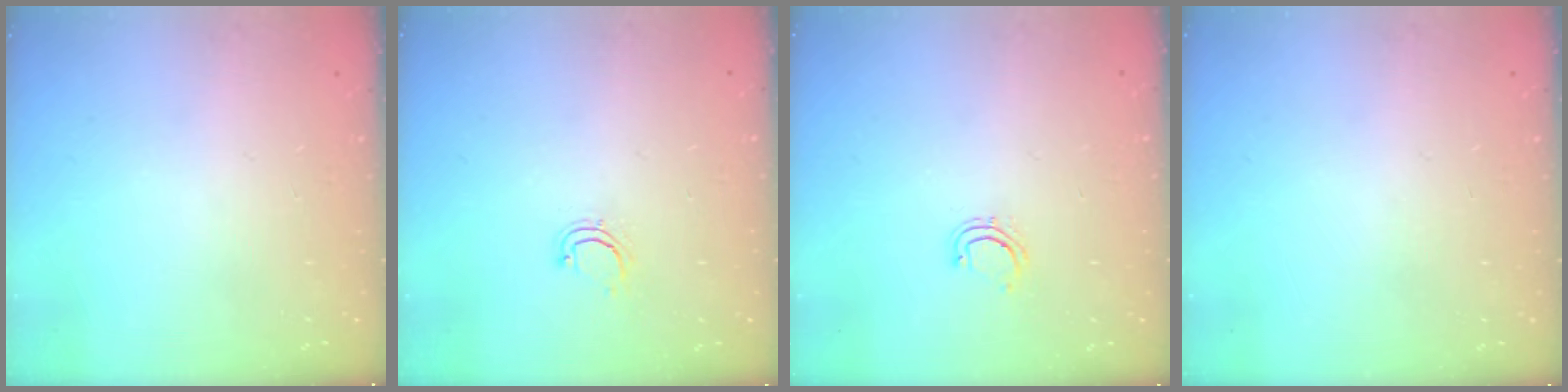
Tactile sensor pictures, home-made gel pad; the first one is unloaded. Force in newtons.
{"total": 4.2, "press": 4.1, "slide": 0.8}
{"total": 4.2, "press": 4.0, "slide": 1.2}
{"total": 0.0}